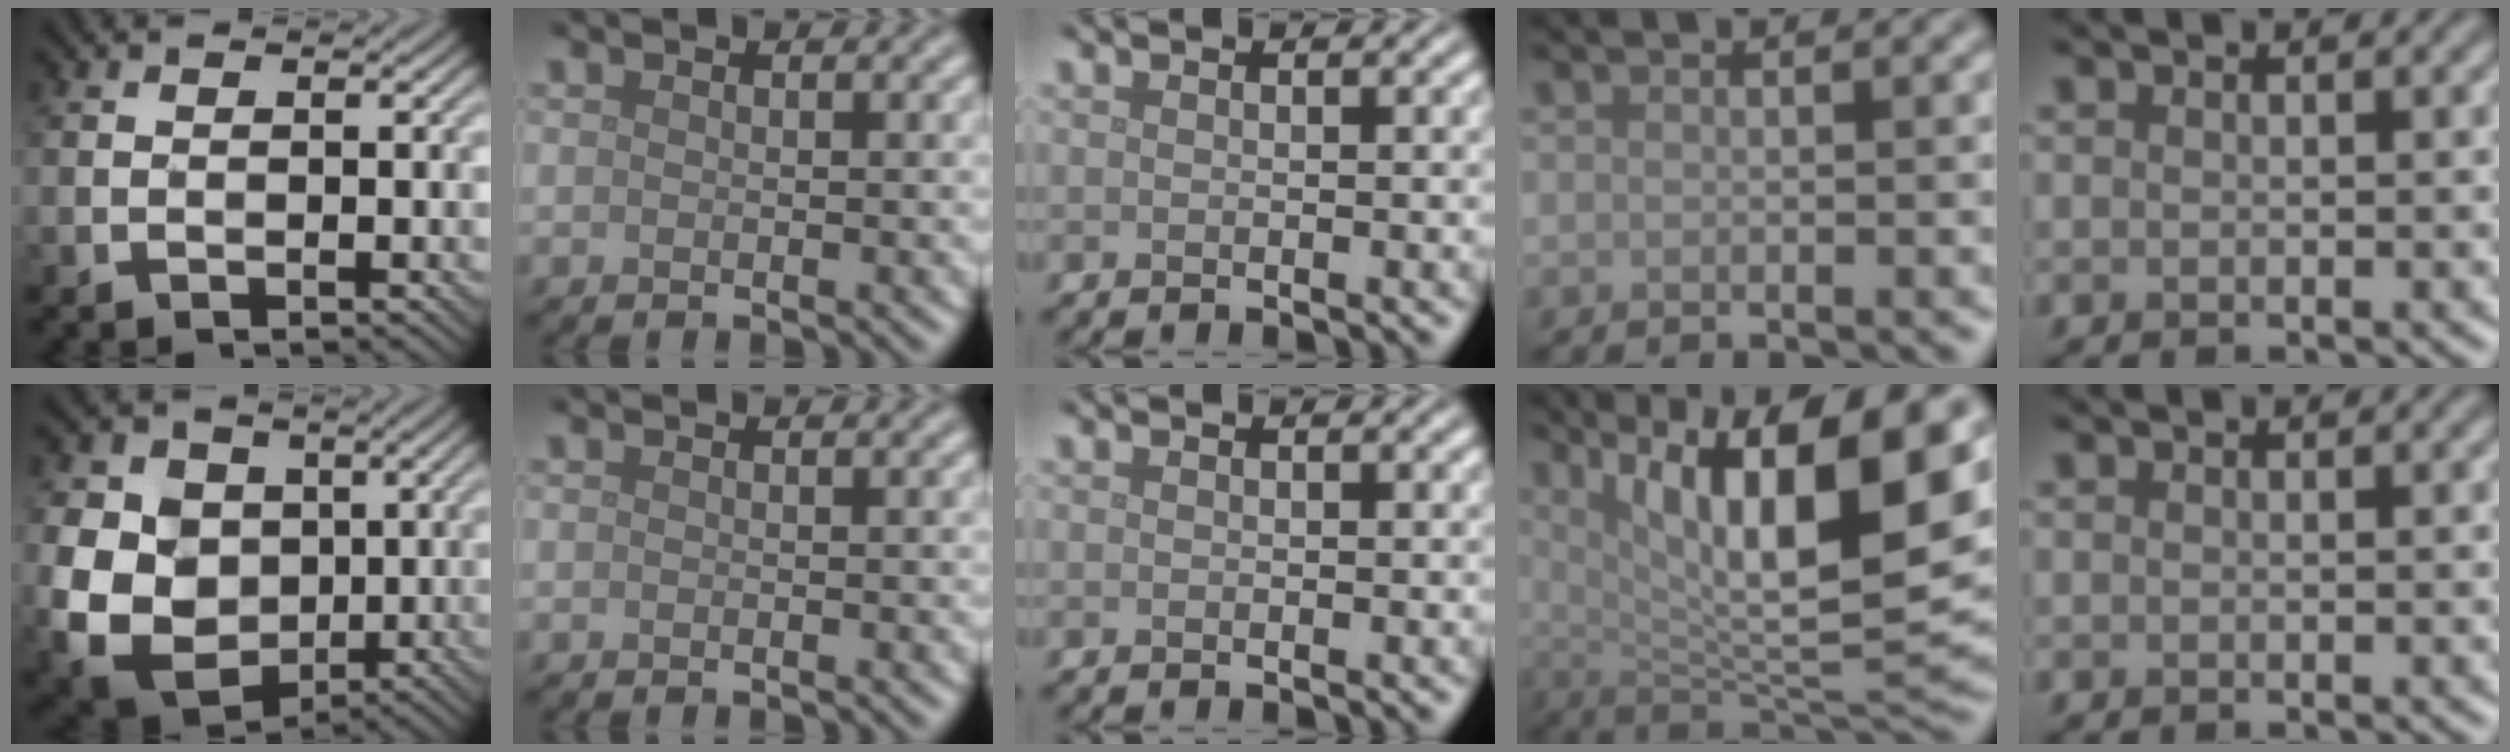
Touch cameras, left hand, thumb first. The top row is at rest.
{"thumb": {"total": 13.9, "force": [0.0, 11.6, 7.7], "torque": [-0.198, -0.015, -0.003]}, "ring": {"total": 14.8, "force": [5.4, 4.6, 13.0], "torque": [-0.202, -0.006, 0.094]}}